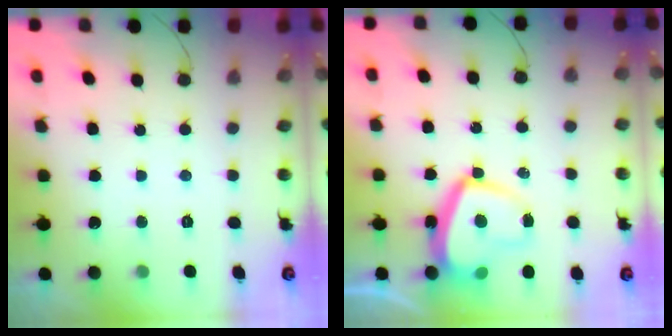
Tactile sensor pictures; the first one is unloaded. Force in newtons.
{"total": 12.4, "press": 12.4, "slide": 0.9}